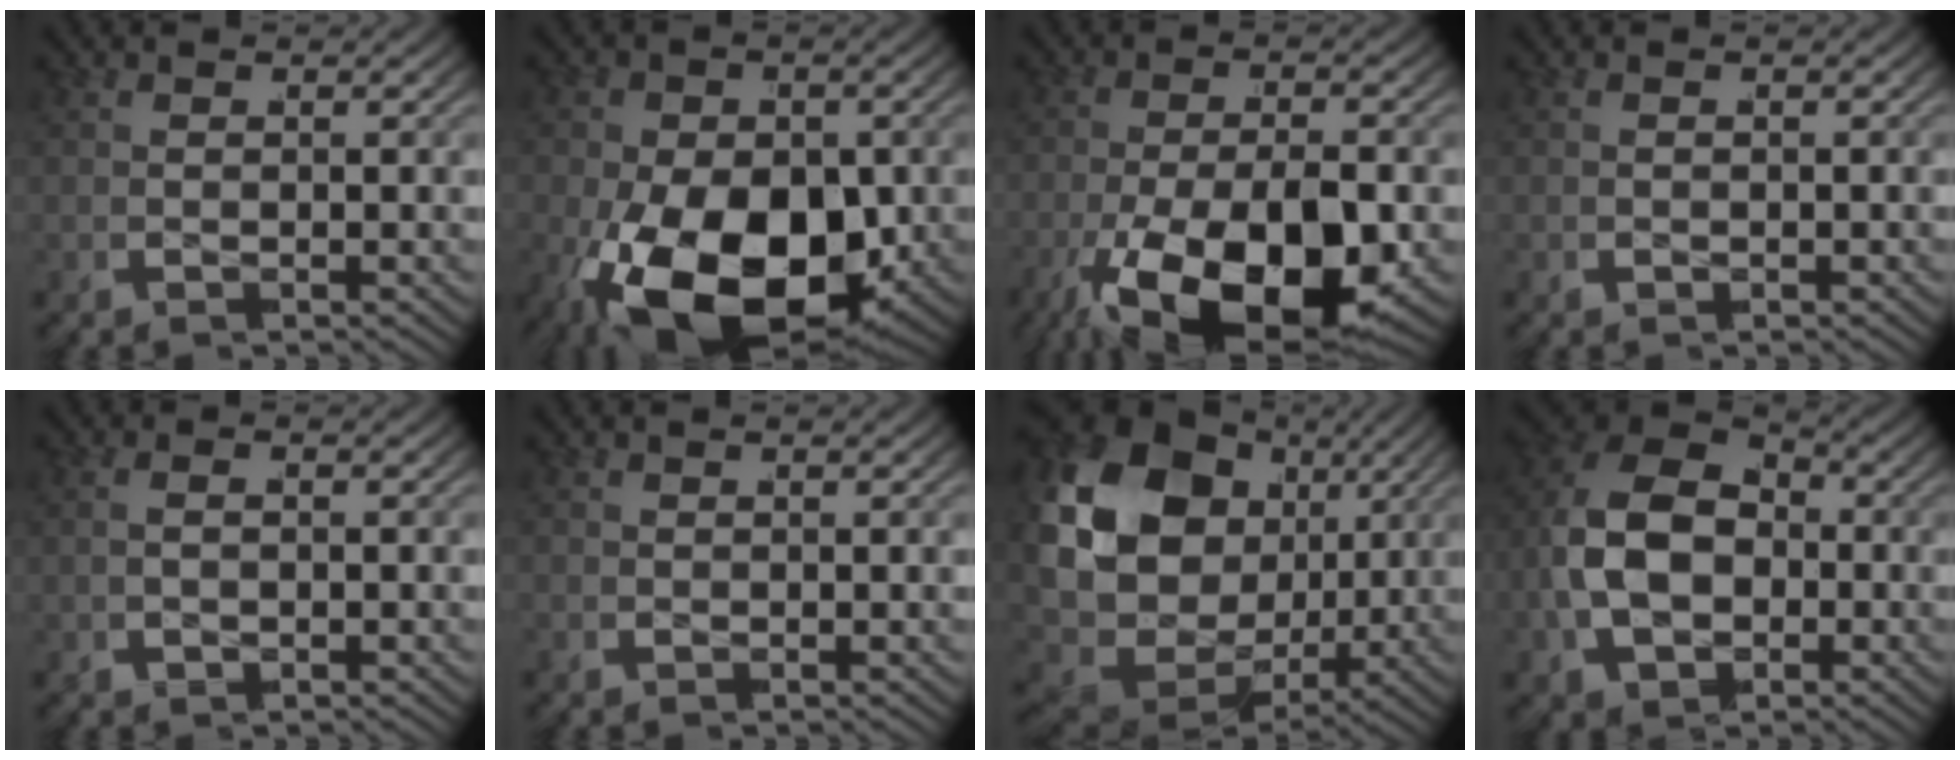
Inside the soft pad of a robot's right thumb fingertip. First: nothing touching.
{"total": 17.2, "force": [-4.8, 11.0, 12.4], "torque": [-0.238, -0.066, -0.047]}
{"total": 14.2, "force": [-5.4, 7.9, 10.5], "torque": [-0.214, -0.058, -0.065]}
{"total": 0.0}
{"total": 1.1, "force": [-0.4, 0.5, 0.8], "torque": [-0.011, 0.014, -0.014]}
{"total": 0.0}
{"total": 20.6, "force": [1.4, 14.3, 14.7], "torque": [-0.331, -0.023, 0.038]}
{"total": 13.3, "force": [0.7, 9.8, 9.0], "torque": [-0.209, 0.001, 0.011]}